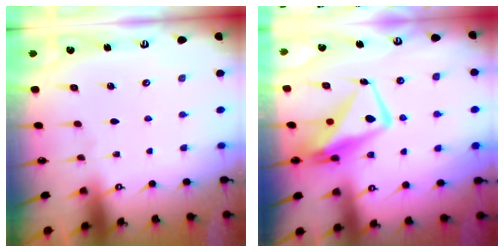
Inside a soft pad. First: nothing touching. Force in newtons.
{"total": 11.9, "press": 11.8, "slide": 1.5}